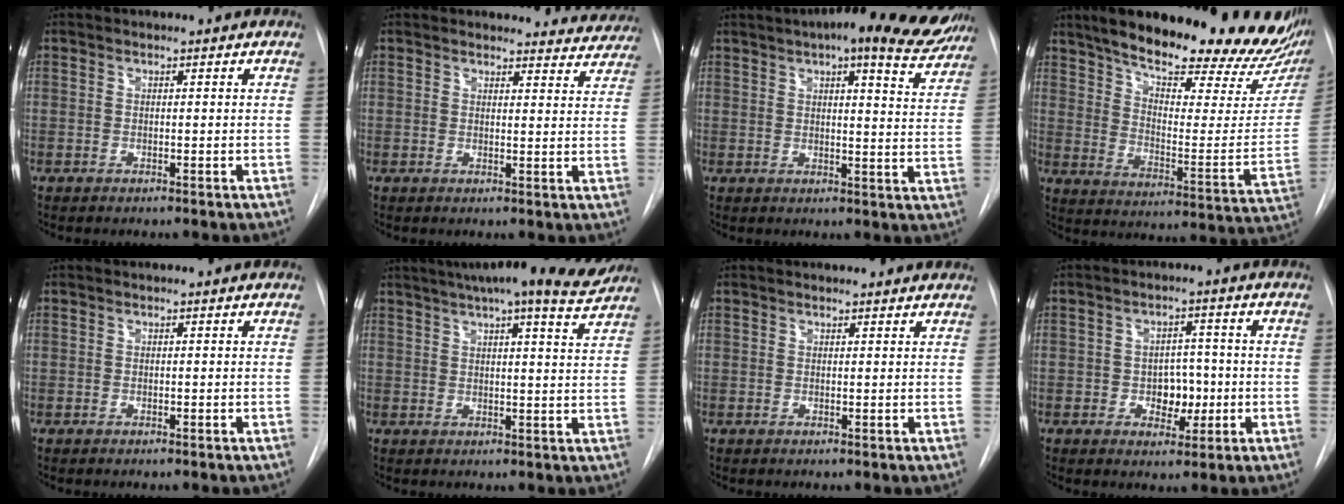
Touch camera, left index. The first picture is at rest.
{"total": 7.8, "force": [7.5, 2.1, -0.2], "torque": [0.039, -0.024, 0.055]}
{"total": 18.7, "force": [15.1, 3.8, 10.3], "torque": [-0.138, 0.002, 0.175]}
{"total": 29.0, "force": [23.1, 6.9, 16.2], "torque": [-0.234, -0.042, 0.303]}
{"total": 0.0}
{"total": 15.0, "force": [13.2, 0.7, 7.1], "torque": [-0.111, 0.004, 0.167]}
{"total": 4.1, "force": [4.0, 0.8, 0.8], "torque": [-0.011, 0.014, 0.041]}
{"total": 4.7, "force": [-0.8, 3.3, 3.3], "torque": [-0.038, 0.008, -0.005]}